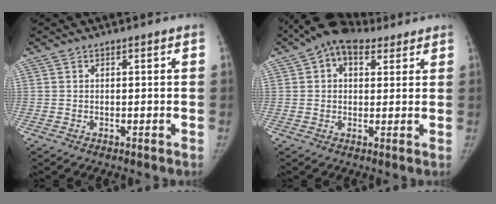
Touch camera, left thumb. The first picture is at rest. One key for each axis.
{"total": 8.1, "fx": 4.9, "fy": 5.0, "fz": 4.0, "tx": -0.041, "ty": 0.000, "tz": 0.078}